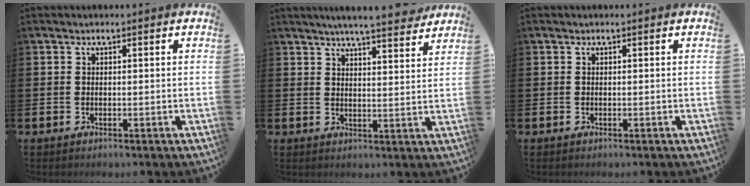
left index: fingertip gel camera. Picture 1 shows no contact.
{"total": 6.1, "force": [5.9, -0.3, 1.7], "torque": [-0.039, -0.032, 0.102]}
{"total": 0.0}